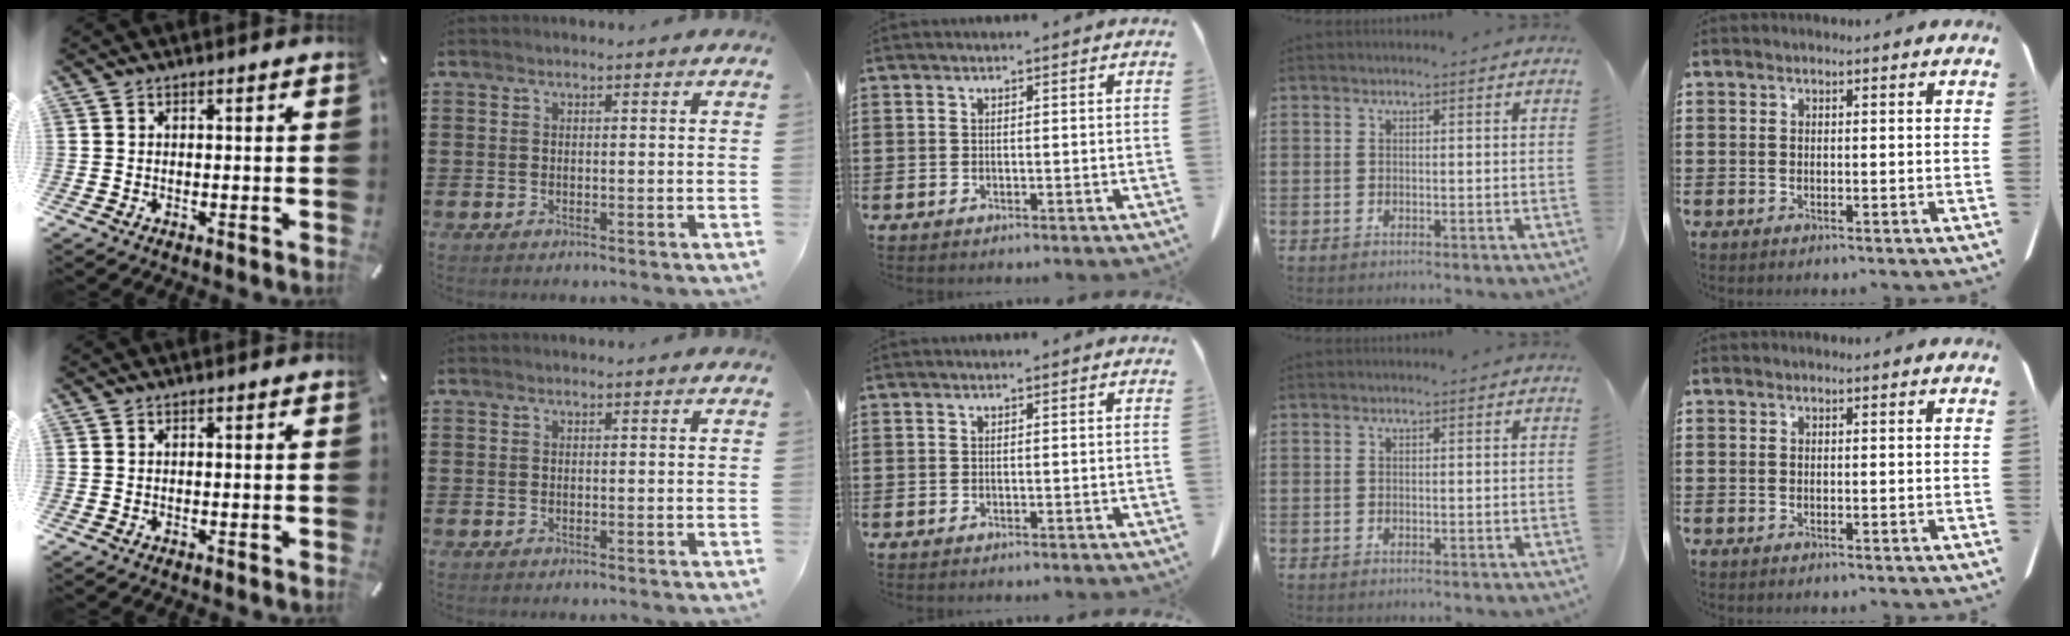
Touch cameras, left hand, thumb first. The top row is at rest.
{}